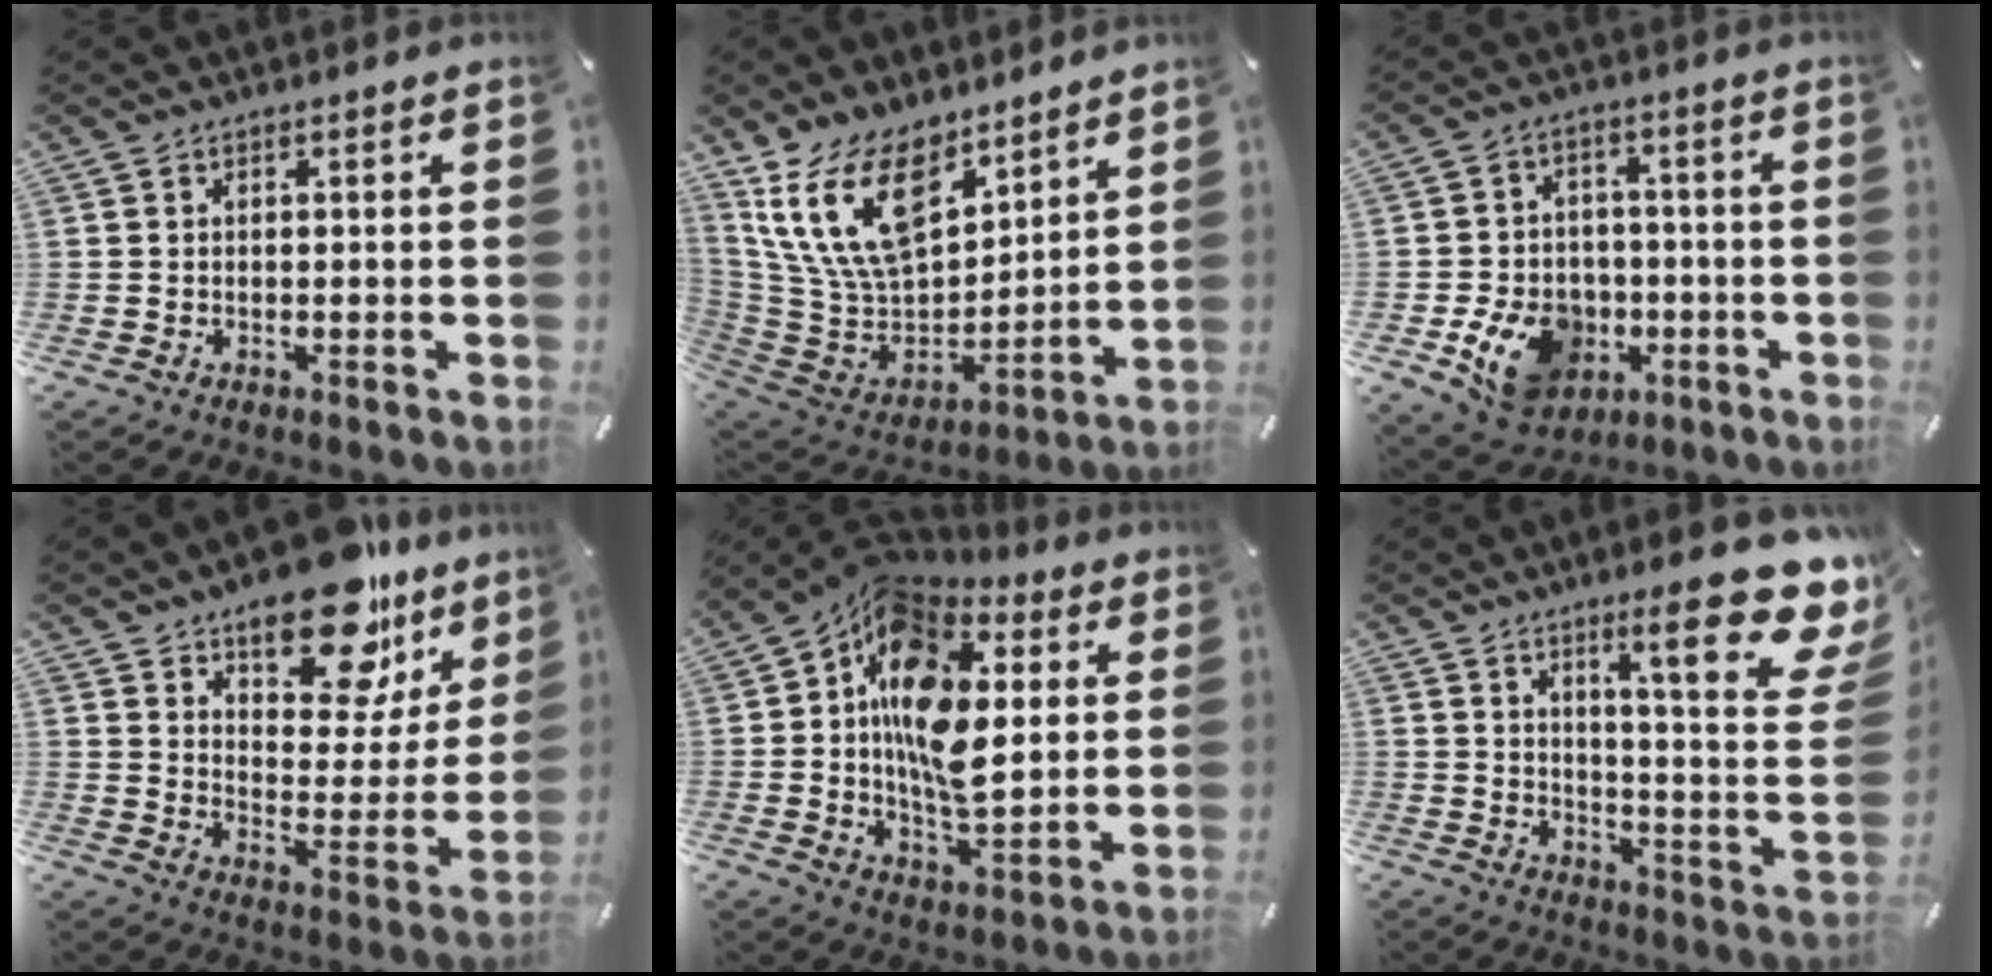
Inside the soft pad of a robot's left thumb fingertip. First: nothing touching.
{"total": 18.3, "force": [11.3, 10.4, 10.0], "torque": [-0.222, -0.065, 0.208]}
{"total": 12.9, "force": [-4.1, 10.5, 6.2], "torque": [-0.107, 0.027, -0.061]}
{"total": 19.2, "force": [14.5, 8.8, 9.1], "torque": [-0.122, -0.109, 0.246]}
{"total": 18.2, "force": [3.5, 11.3, 13.9], "torque": [-0.258, -0.014, 0.054]}
{"total": 20.9, "force": [11.1, 4.1, 17.3], "torque": [-0.245, -0.073, 0.163]}